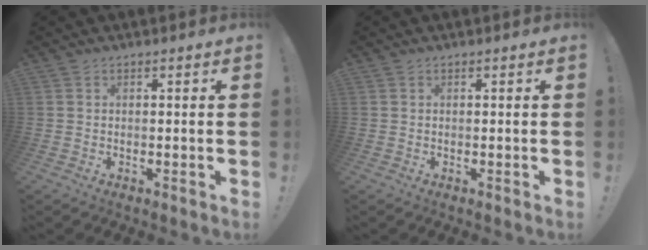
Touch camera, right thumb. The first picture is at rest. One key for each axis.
{"total": 0.0}